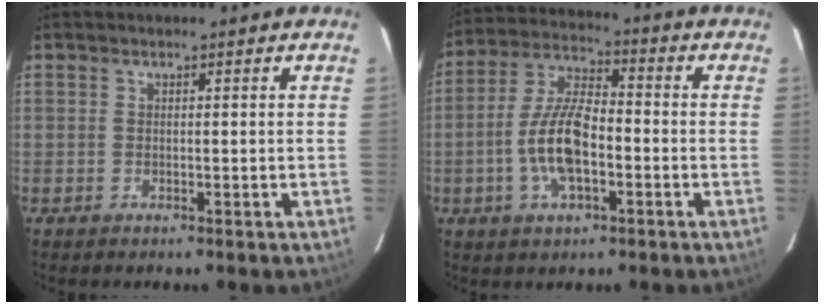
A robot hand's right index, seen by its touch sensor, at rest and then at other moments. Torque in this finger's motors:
{"motor_torque": [1.87, -0.14, 0.96, 0.12]}